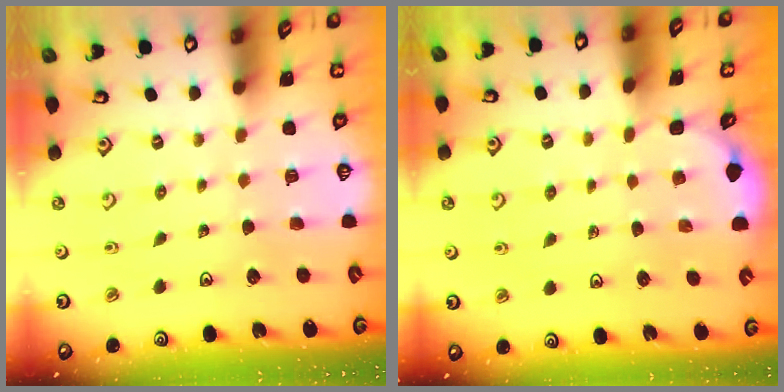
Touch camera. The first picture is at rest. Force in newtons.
{"total": 0.9, "press": 0.9, "slide": 0.1}